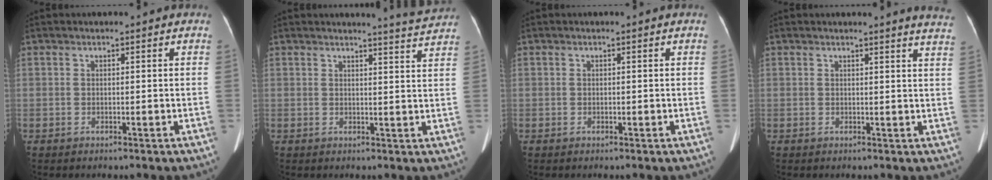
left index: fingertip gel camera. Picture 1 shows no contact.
{"total": 4.1, "force": [4.0, -1.1, 0.3], "torque": [-0.015, -0.018, 0.042]}
{"total": 0.0}
{"total": 6.5, "force": [6.2, -0.5, 1.9], "torque": [-0.016, -0.035, 0.039]}